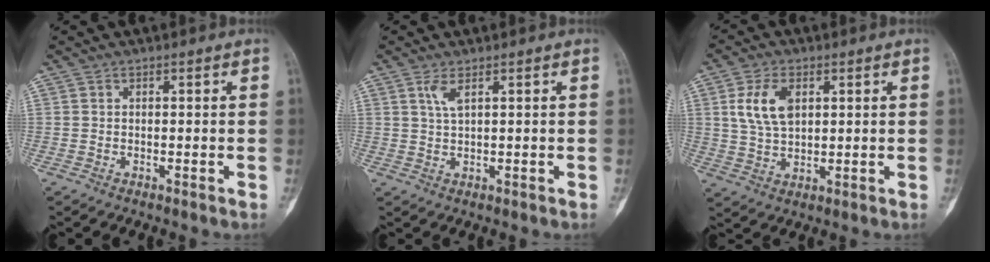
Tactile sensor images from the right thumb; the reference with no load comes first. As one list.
[{"total": 2.4, "force": [1.3, 0.5, 2.0], "torque": [-0.044, -0.005, 0.033]}, {"total": 8.0, "force": [2.5, 4.7, 6.0], "torque": [-0.111, -0.003, 0.052]}]